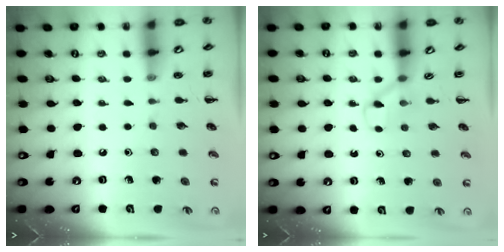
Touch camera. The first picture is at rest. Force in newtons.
{"total": 2.5, "press": 2.3, "slide": 0.9}